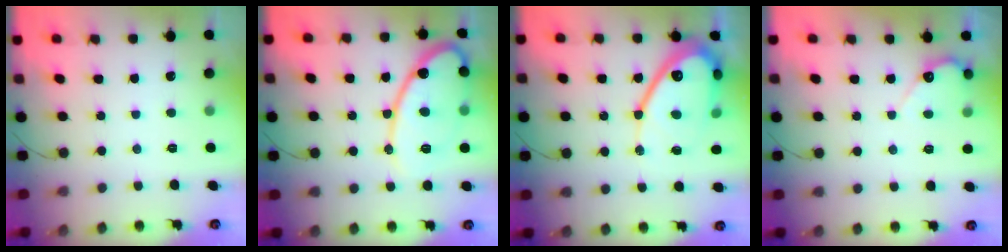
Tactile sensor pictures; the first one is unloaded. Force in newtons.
{"total": 16.0, "press": 16.0, "slide": 1.3}
{"total": 16.0, "press": 16.0, "slide": 1.4}
{"total": 4.7, "press": 4.7, "slide": 0.4}